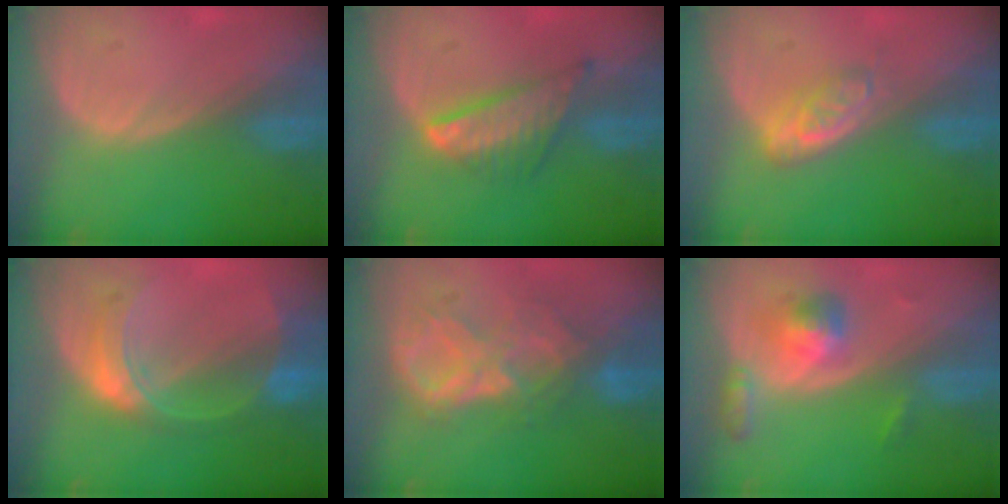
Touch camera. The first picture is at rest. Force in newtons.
{"total": 7.5, "press": 6.5, "slide": 3.7}
{"total": 4.8, "press": 4.2, "slide": 2.2}
{"total": 7.6, "press": 6.6, "slide": 3.7}
{"total": 8.8, "press": 7.7, "slide": 4.2}
{"total": 5.3, "press": 5.0, "slide": 1.6}